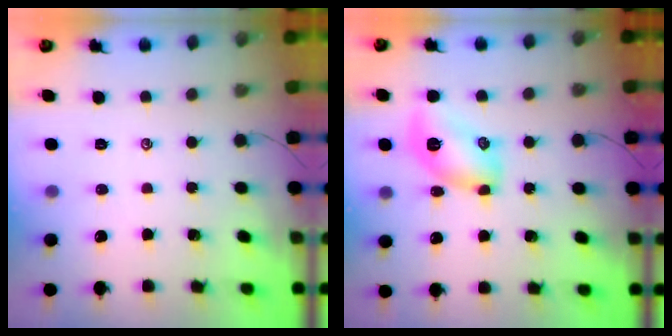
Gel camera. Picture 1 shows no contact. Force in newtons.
{"total": 10.1, "press": 10.0, "slide": 0.9}